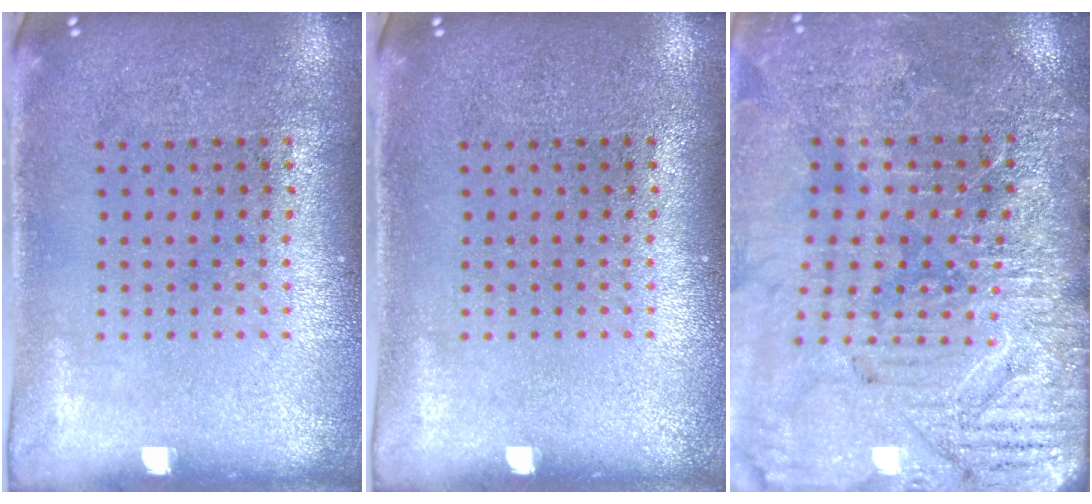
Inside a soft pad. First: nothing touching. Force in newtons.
{"total": 0.0}
{"total": 3.6, "press": 3.6, "slide": 0.5}